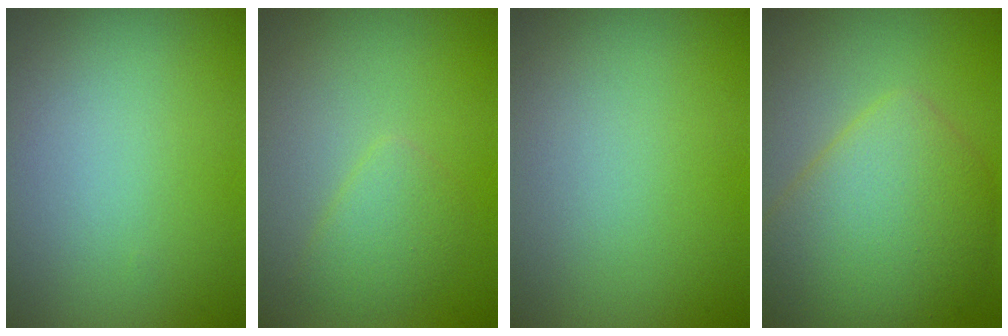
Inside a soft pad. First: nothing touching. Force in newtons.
{"total": 2.0, "press": 2.0, "slide": 0.1}
{"total": 0.0}
{"total": 7.0, "press": 7.0, "slide": 0.2}